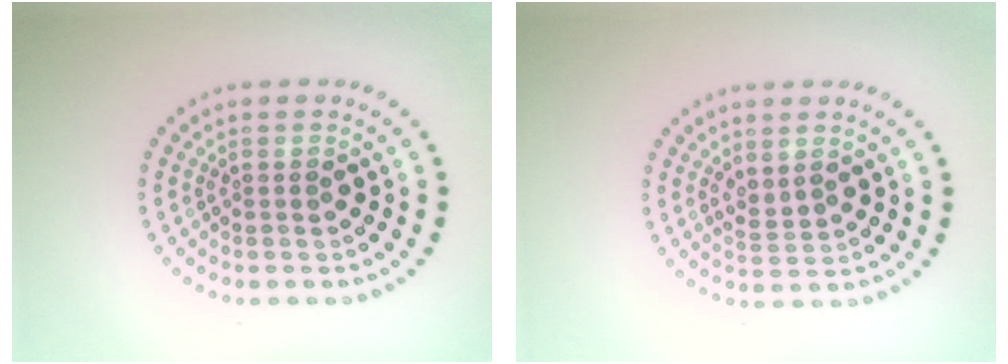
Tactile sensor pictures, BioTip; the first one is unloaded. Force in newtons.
{"total": 1.3, "press": 1.2, "slide": 0.6}